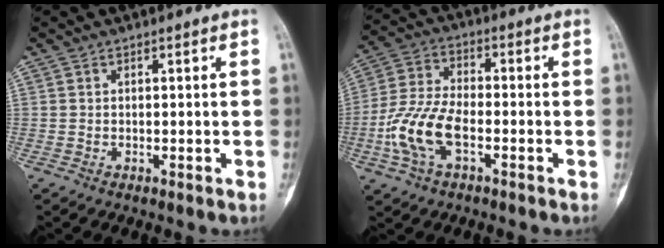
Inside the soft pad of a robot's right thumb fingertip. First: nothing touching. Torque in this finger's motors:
{"motor_torque": [0.74, 0.69, 1.14, -0.25, 0.17]}